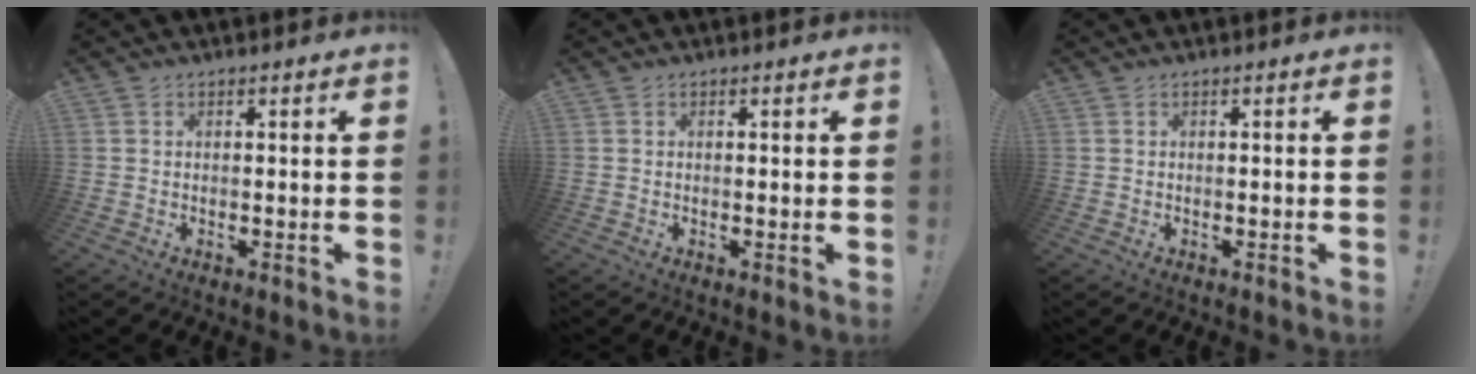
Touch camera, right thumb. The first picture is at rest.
{"total": 0.7, "force": [0.4, 0.1, 0.5], "torque": [0.005, -0.006, 0.004]}
{"total": 0.0}